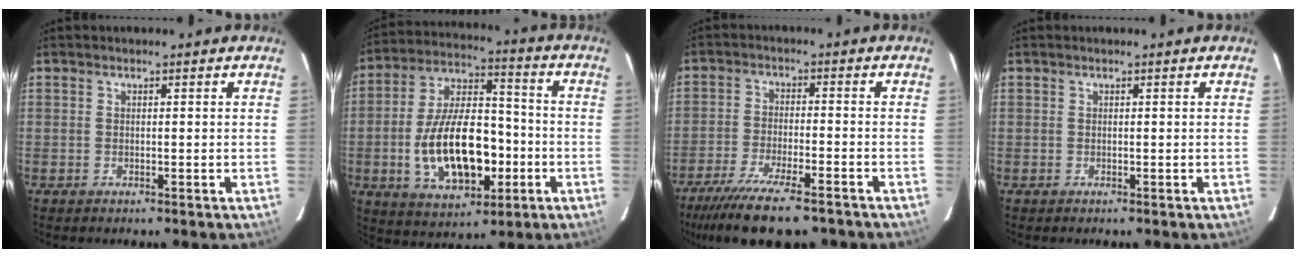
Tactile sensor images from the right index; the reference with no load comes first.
{"total": 18.2, "force": [-4.4, 9.5, 15.0], "torque": [-0.296, 0.009, -0.059]}
{"total": 14.9, "force": [-11.7, 3.3, 8.6], "torque": [-0.185, -0.041, -0.193]}
{"total": 0.0}